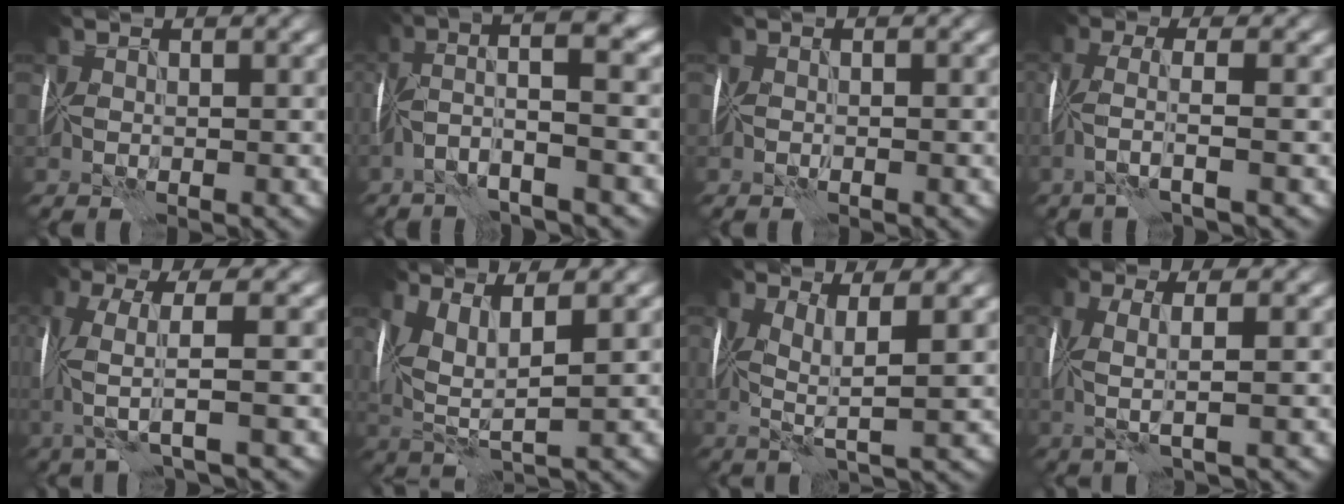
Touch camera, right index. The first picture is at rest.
{"total": 5.7, "force": [-0.9, 1.0, 5.5], "torque": [-0.105, 0.030, -0.031]}
{"total": 0.5, "force": [-0.2, 0.1, 0.4], "torque": [-0.005, 0.000, -0.005]}
{"total": 2.9, "force": [-0.9, 0.3, 2.7], "torque": [-0.057, 0.008, -0.030]}
{"total": 4.9, "force": [-0.4, 0.8, 4.8], "torque": [-0.098, 0.003, -0.011]}
{"total": 5.3, "force": [2.0, 1.9, 4.6], "torque": [-0.107, -0.001, 0.041]}
{"total": 4.0, "force": [1.1, 0.5, 3.8], "torque": [-0.073, 0.001, 0.021]}
{"total": 3.1, "force": [0.3, 0.4, 3.1], "torque": [-0.063, 0.003, 0.004]}